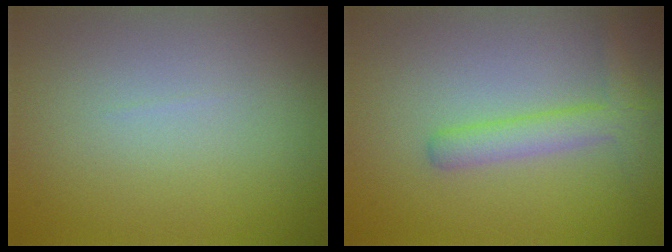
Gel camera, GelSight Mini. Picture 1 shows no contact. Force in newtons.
{"total": 2.9, "press": 2.9, "slide": 0.2}